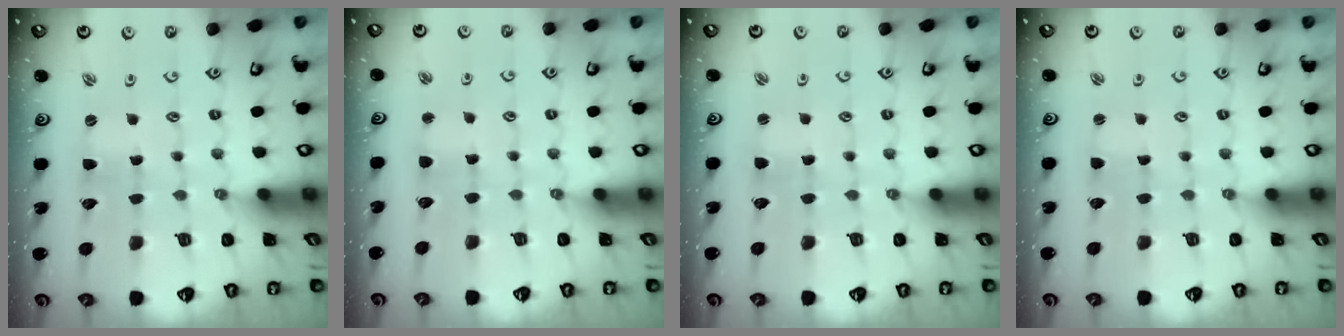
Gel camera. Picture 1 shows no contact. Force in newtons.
{"total": 2.5, "press": 2.5, "slide": 0.5}
{"total": 0.9, "press": 0.9, "slide": 0.1}
{"total": 0.0}